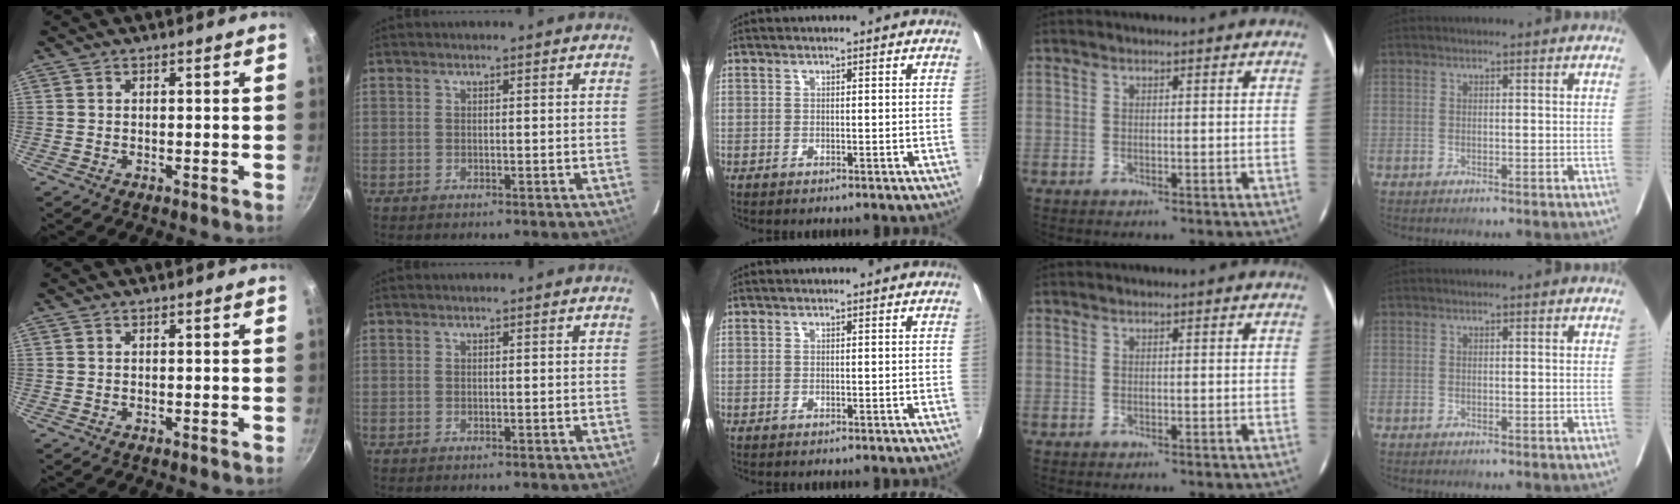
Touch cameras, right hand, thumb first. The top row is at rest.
{}